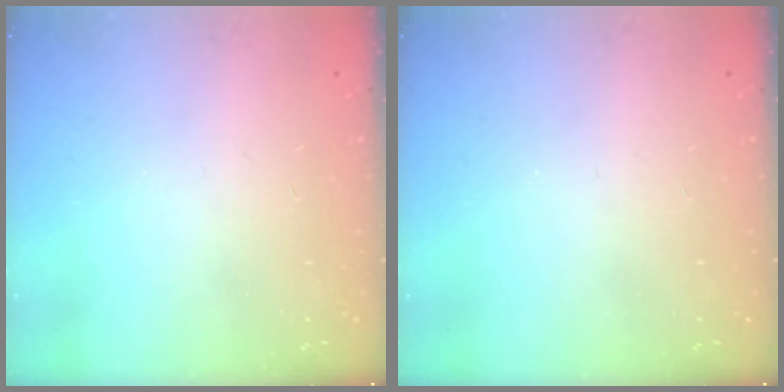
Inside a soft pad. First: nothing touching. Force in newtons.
{"total": 0.0}